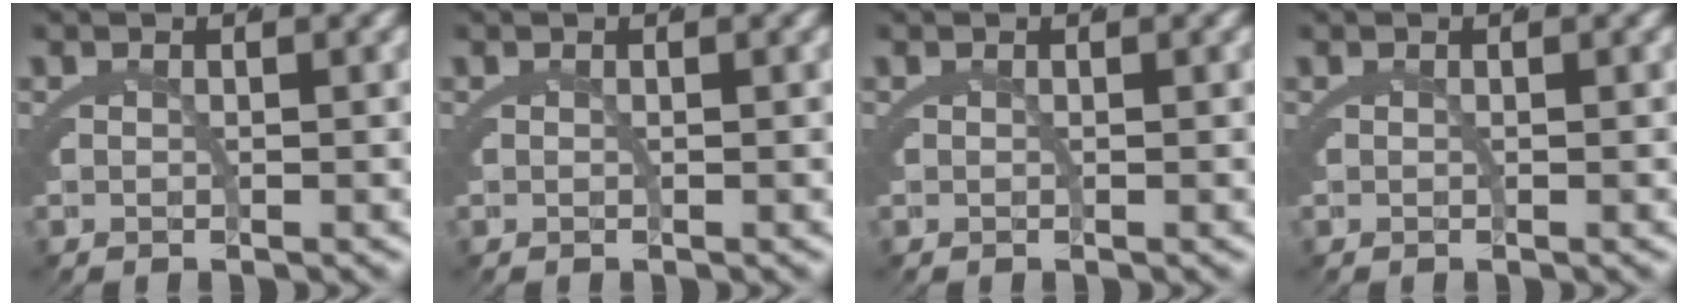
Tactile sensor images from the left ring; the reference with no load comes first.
{"total": 0.0}
{"total": 0.0}
{"total": 0.0}